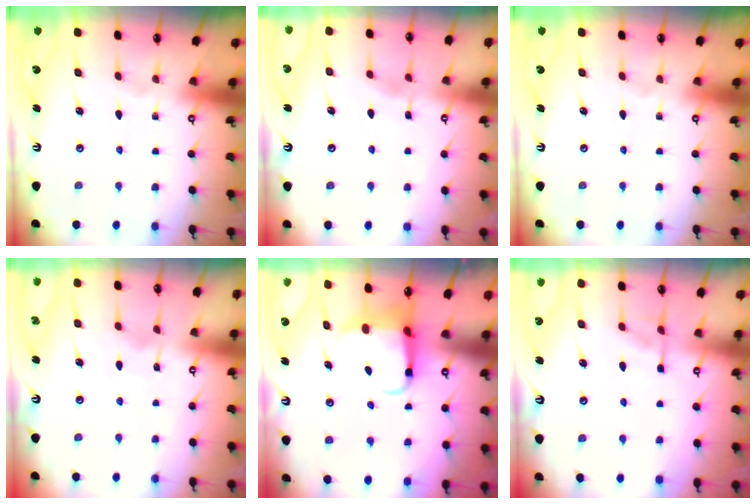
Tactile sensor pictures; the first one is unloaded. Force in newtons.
{"total": 2.6, "press": 2.5, "slide": 0.4}
{"total": 0.0}
{"total": 3.7, "press": 3.6, "slide": 0.4}
{"total": 5.7, "press": 5.6, "slide": 1.0}
{"total": 4.1, "press": 4.1, "slide": 0.7}